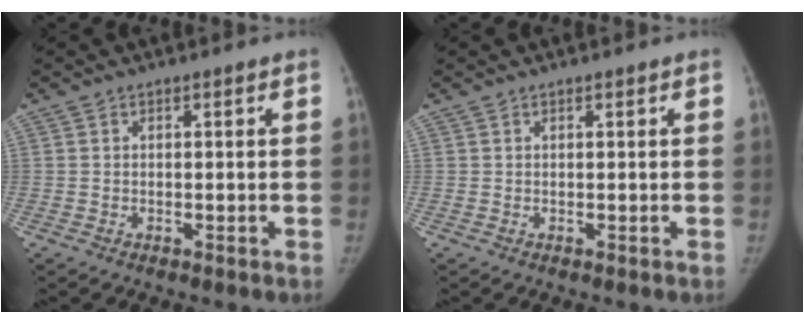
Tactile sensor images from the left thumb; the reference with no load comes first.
{"total": 0.0}